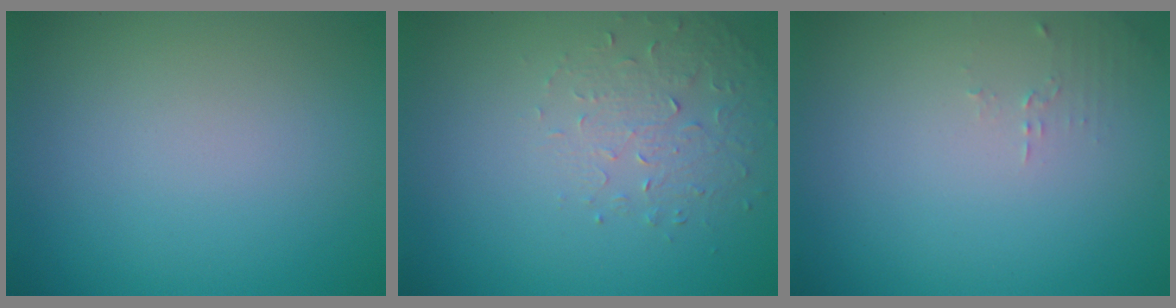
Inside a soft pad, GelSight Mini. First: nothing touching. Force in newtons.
{"total": 1.6, "press": 1.1, "slide": 1.2}
{"total": 0.9, "press": 0.9, "slide": 0.3}